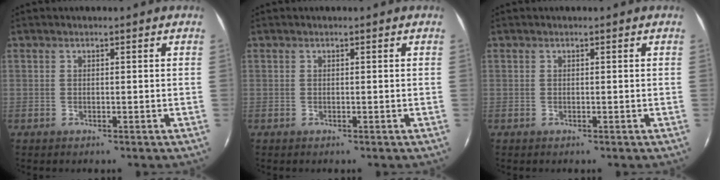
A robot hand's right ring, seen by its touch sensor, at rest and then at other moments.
{"total": 0.0}
{"total": 0.0}